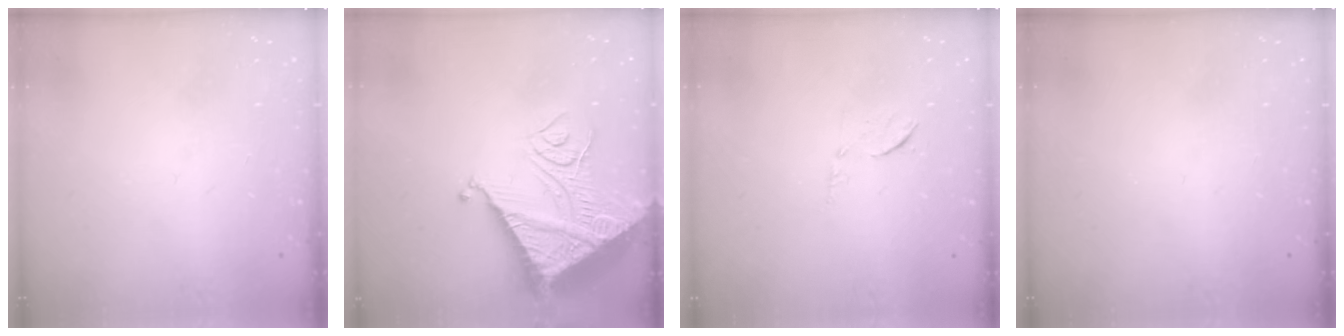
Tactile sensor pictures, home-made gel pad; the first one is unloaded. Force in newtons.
{"total": 17.4, "press": 17.3, "slide": 2.1}
{"total": 6.1, "press": 6.1, "slide": 0.7}
{"total": 0.0}